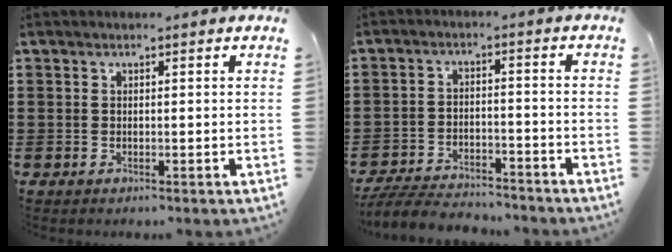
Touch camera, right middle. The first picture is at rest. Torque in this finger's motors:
{"motor_torque": [0.21, -0.10, -0.24, -0.04]}